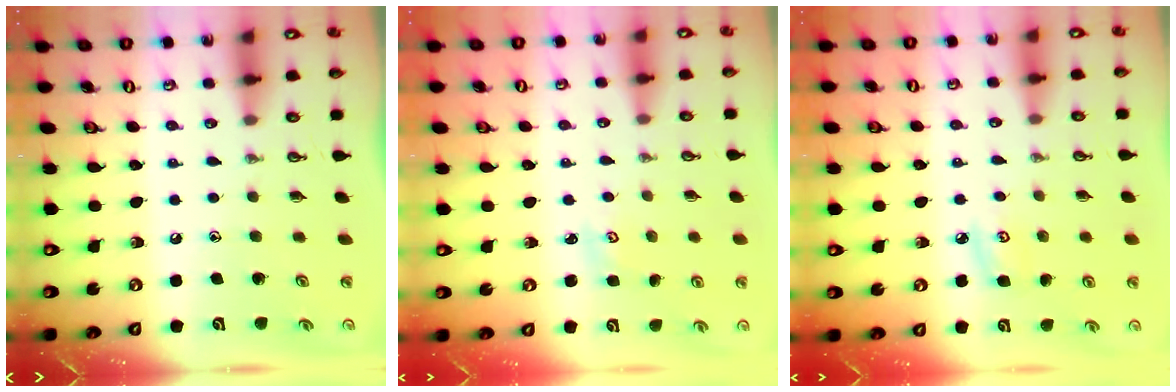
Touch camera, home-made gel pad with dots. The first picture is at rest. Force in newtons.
{"total": 2.0, "press": 2.0, "slide": 0.3}
{"total": 4.6, "press": 4.6, "slide": 0.4}